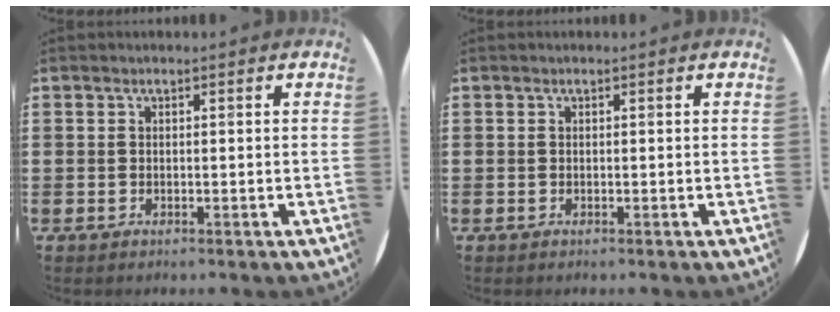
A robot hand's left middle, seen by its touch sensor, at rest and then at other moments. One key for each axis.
{"total": 0.0}